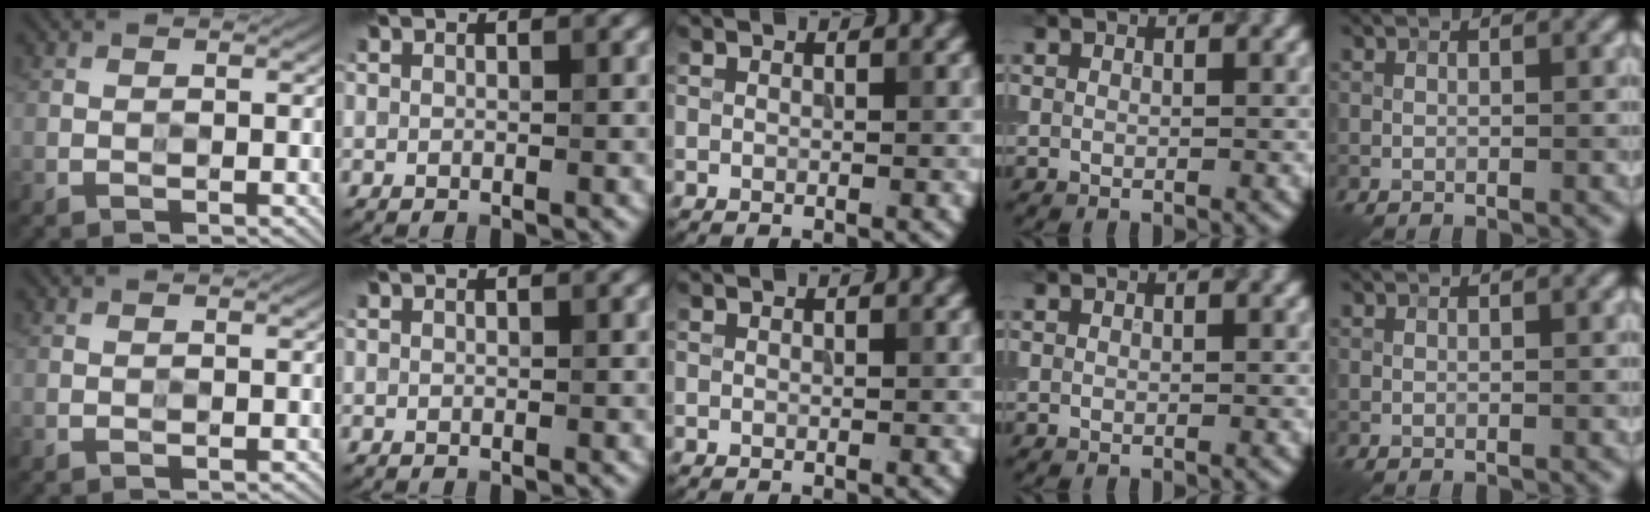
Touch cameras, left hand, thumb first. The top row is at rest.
{}